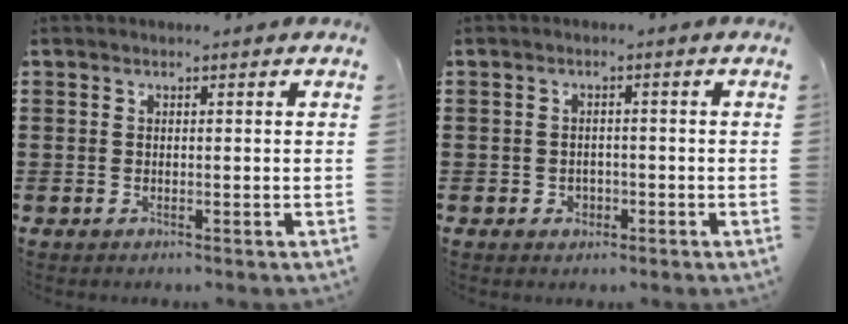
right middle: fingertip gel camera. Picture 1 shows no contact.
{"total": 1.4, "force": [-0.6, 1.2, 0.5], "torque": [-0.013, 0.001, -0.013]}